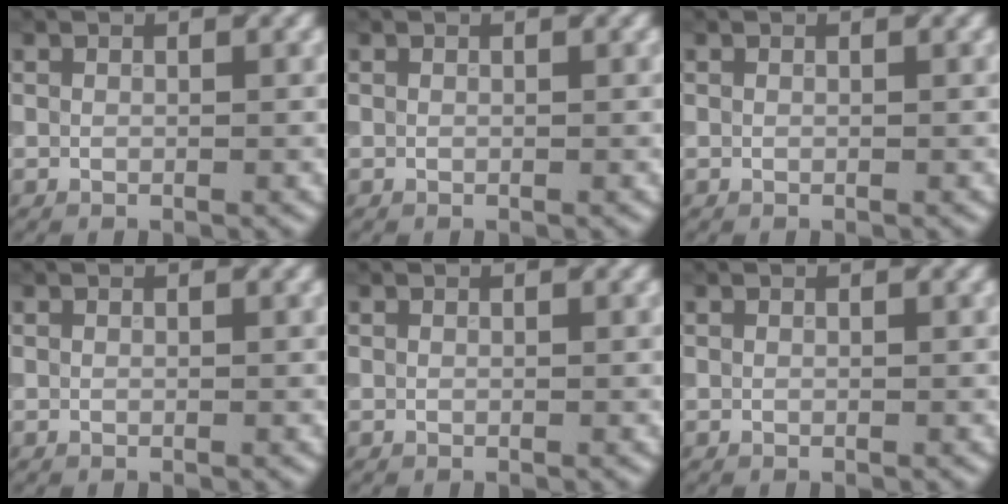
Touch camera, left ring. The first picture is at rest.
{"total": 0.0}
{"total": 0.0}
{"total": 0.0}
{"total": 0.0}
{"total": 0.0}